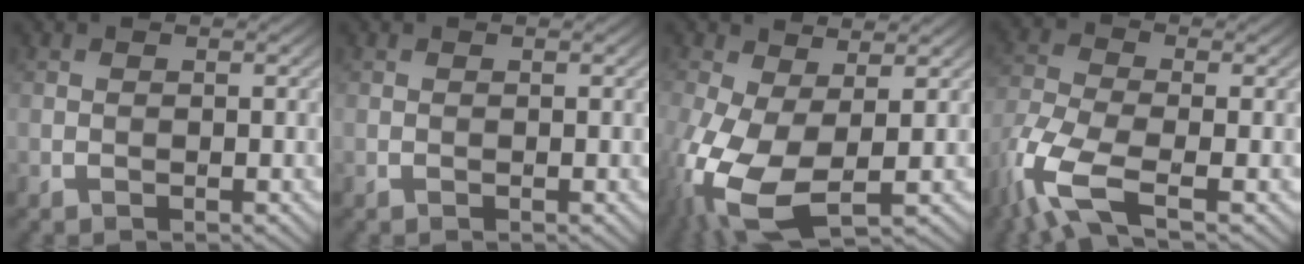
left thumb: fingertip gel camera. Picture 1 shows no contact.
{"total": 0.0}
{"total": 11.3, "force": [-2.8, 5.9, 9.3], "torque": [-0.249, -0.028, -0.047]}
{"total": 9.4, "force": [-5.4, 3.4, 6.9], "torque": [-0.166, -0.017, -0.120]}